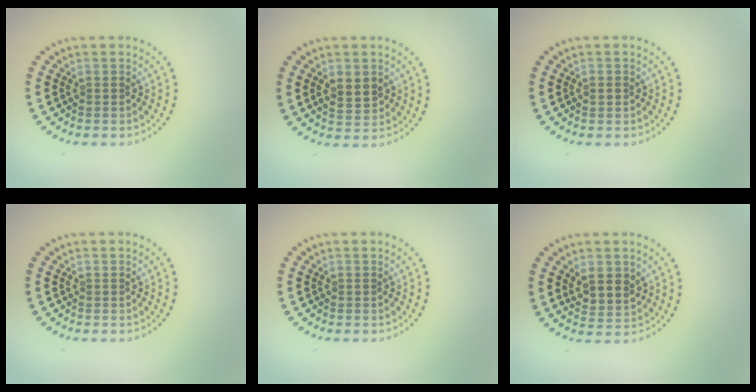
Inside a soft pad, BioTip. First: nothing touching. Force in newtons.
{"total": 2.6, "press": 2.6, "slide": 0.2}
{"total": 1.0, "press": 1.0, "slide": 0.0}
{"total": 0.0}
{"total": 0.0}
{"total": 2.8, "press": 2.6, "slide": 1.1}